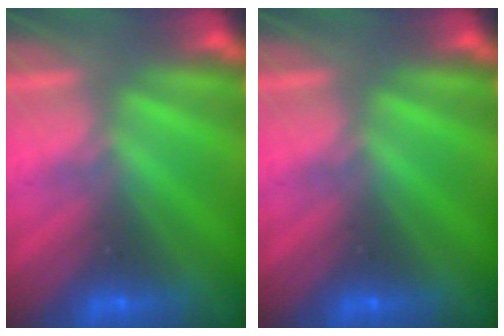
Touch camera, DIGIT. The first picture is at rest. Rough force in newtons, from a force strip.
{"total": 0.0}